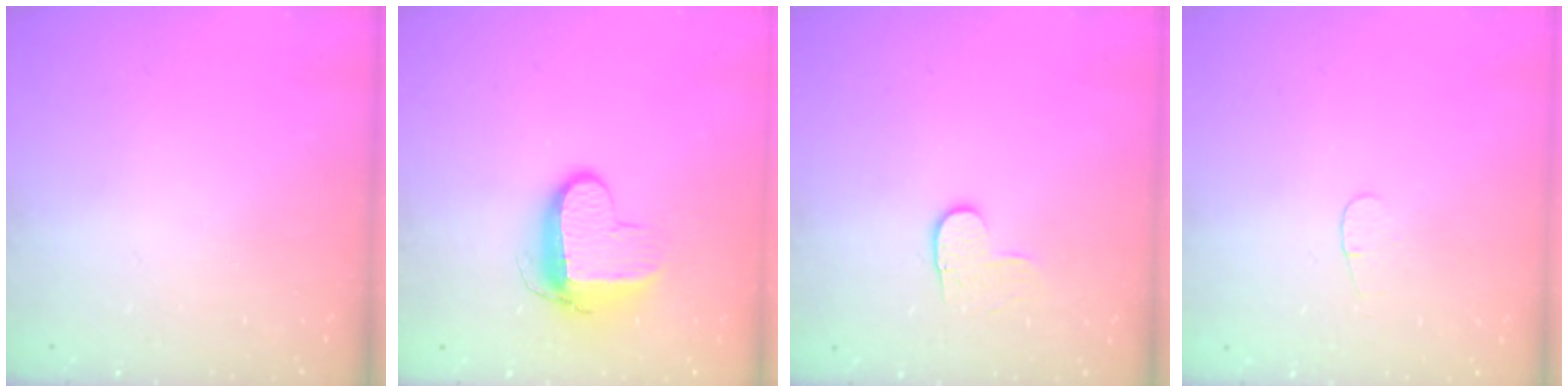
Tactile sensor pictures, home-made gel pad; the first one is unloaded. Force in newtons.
{"total": 9.5, "press": 9.5, "slide": 0.8}
{"total": 3.6, "press": 3.6, "slide": 0.4}
{"total": 3.4, "press": 3.3, "slide": 0.4}